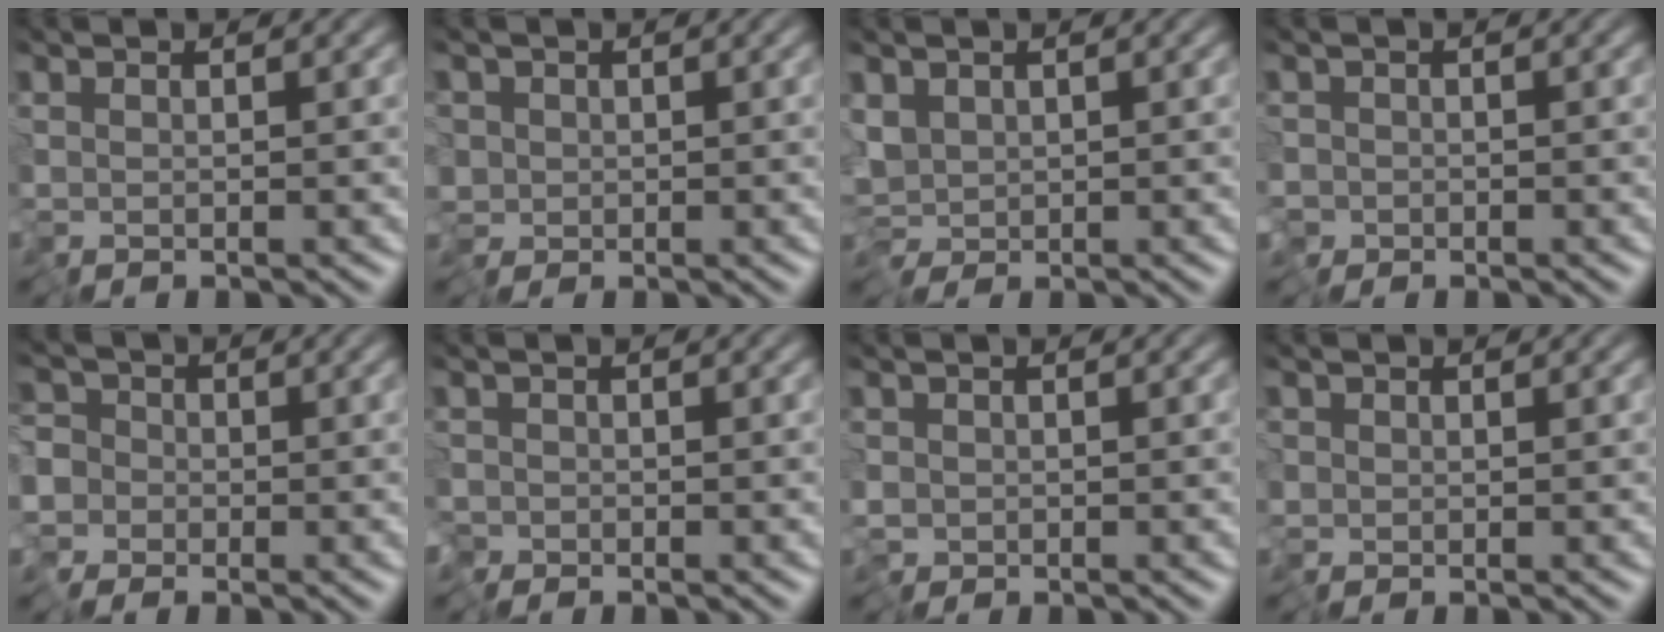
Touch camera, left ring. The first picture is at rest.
{"total": 1.5, "force": [-0.2, 1.4, 0.1], "torque": [-0.002, -0.005, -0.009]}
{"total": 1.9, "force": [0.0, 1.6, 1.1], "torque": [-0.026, 0.000, -0.006]}
{"total": 1.1, "force": [-0.6, 0.9, 0.0], "torque": [-0.003, -0.005, -0.014]}
{"total": 5.4, "force": [-1.0, 5.2, 1.3], "torque": [-0.028, 0.025, -0.048]}
{"total": 0.9, "force": [-0.6, 0.6, -0.1], "torque": [0.004, -0.003, -0.015]}
{"total": 0.8, "force": [-0.3, 0.7, 0.2], "torque": [-0.005, -0.002, -0.007]}
{"total": 0.5, "force": [0.0, 0.5, -0.2], "torque": [0.003, -0.002, 0.000]}